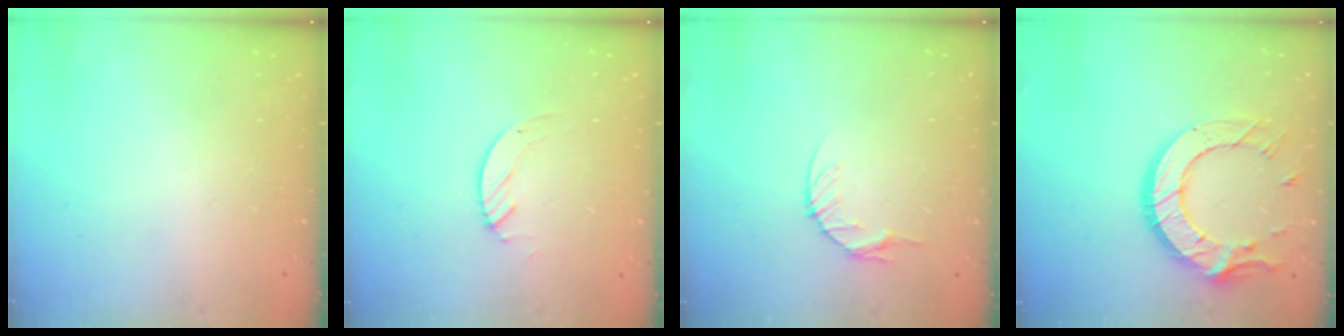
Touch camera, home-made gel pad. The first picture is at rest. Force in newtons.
{"total": 2.1, "press": 2.1, "slide": 0.2}
{"total": 4.6, "press": 4.6, "slide": 0.6}
{"total": 15.9, "press": 15.9, "slide": 1.0}